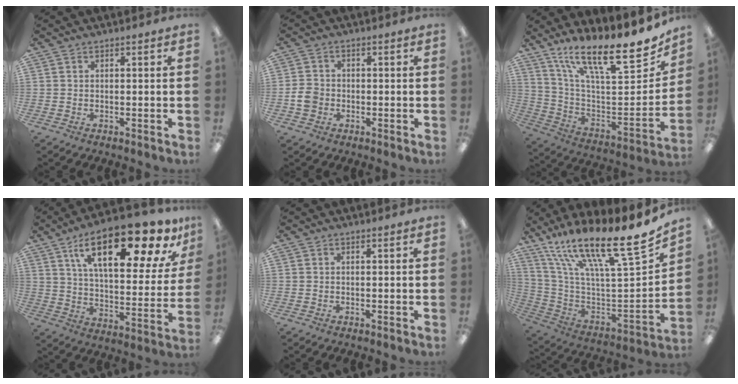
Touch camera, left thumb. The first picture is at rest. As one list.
[{"total": 4.3, "force": [-1.0, 3.6, 2.1], "torque": [-0.041, 0.007, -0.019]}, {"total": 20.2, "force": [14.9, 5.0, 12.7], "torque": [-0.193, -0.118, 0.245]}, {"total": 24.0, "force": [14.3, 9.0, 17.0], "torque": [-0.254, -0.071, 0.229]}, {"total": 0.0}, {"total": 21.9, "force": [16.6, 3.0, 13.9], "torque": [-0.218, -0.136, 0.265]}]